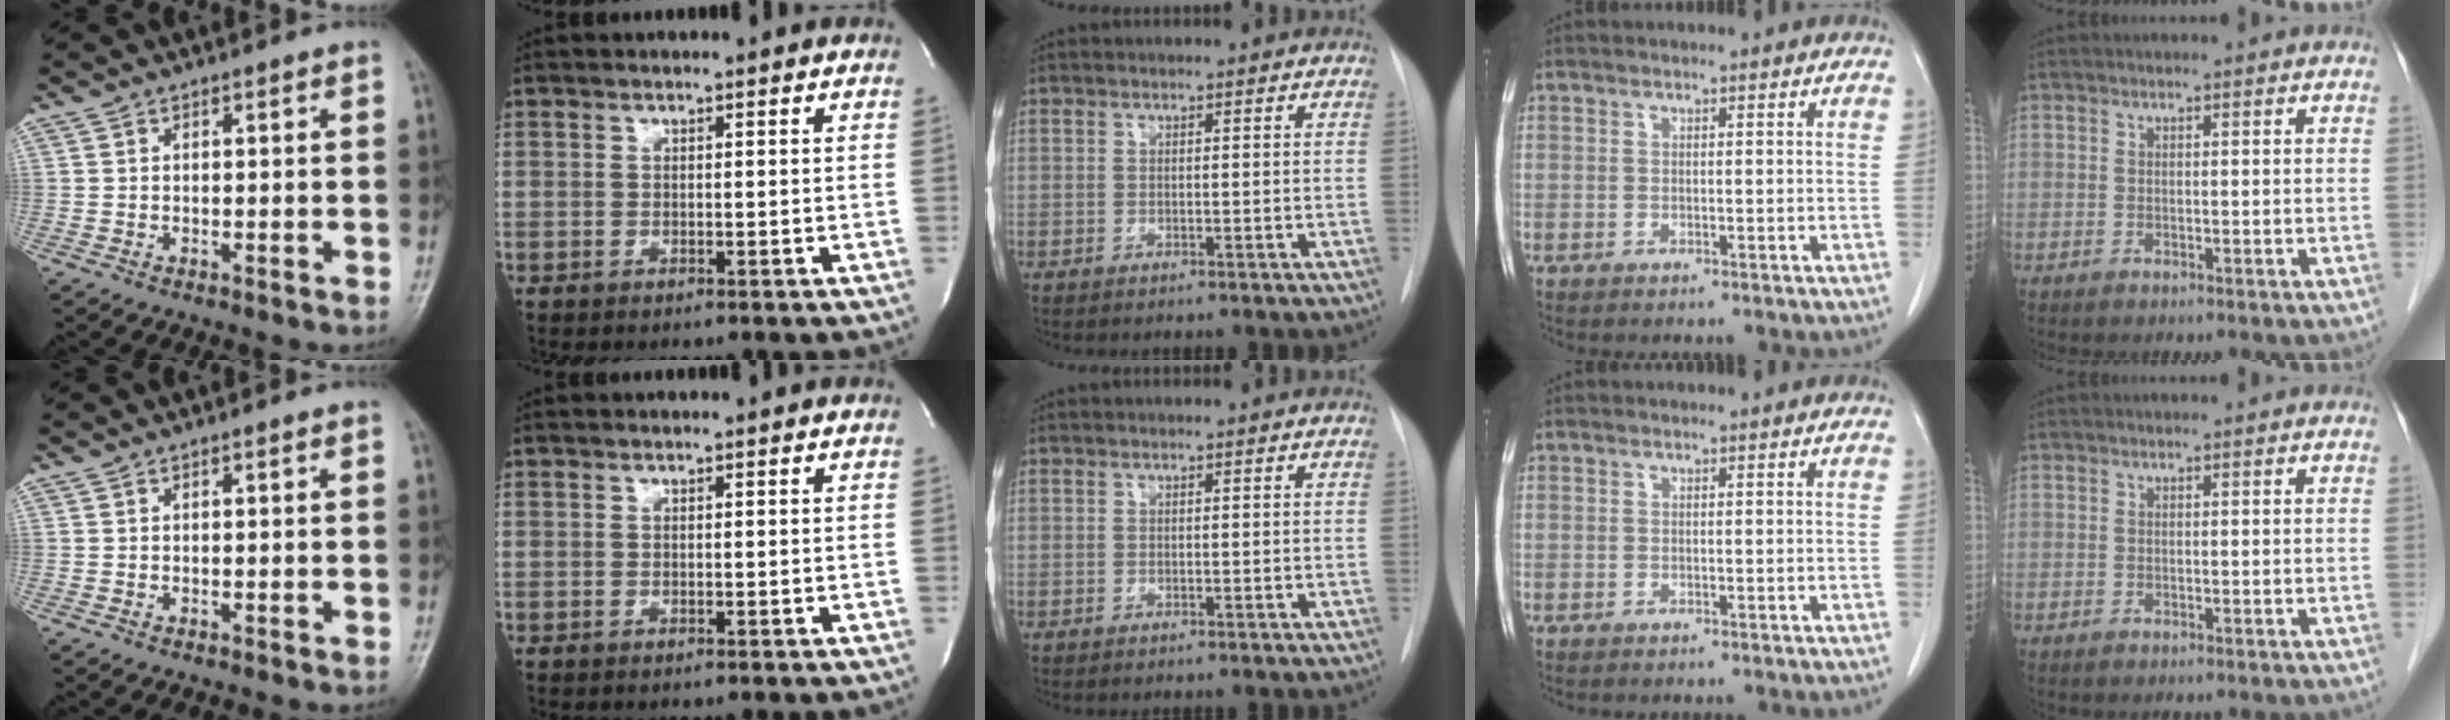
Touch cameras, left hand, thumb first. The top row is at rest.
{}